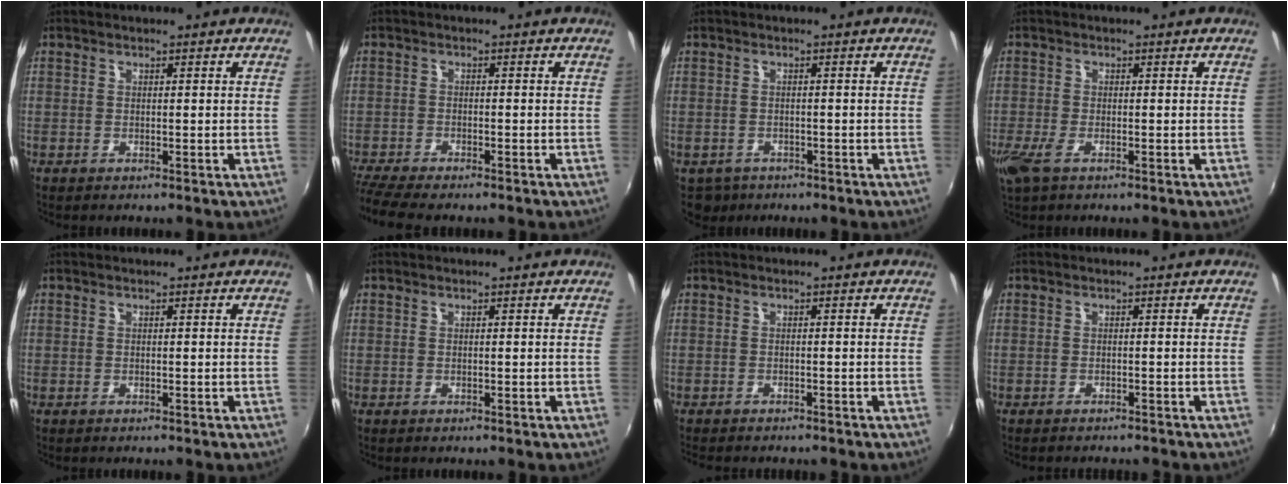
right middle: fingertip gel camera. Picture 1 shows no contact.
{"total": 7.2, "force": [-6.3, 0.9, 3.4], "torque": [-0.094, -0.035, -0.112]}
{"total": 3.3, "force": [-1.9, 2.6, 1.0], "torque": [-0.025, -0.007, -0.025]}
{"total": 3.5, "force": [-1.9, 1.1, 2.7], "torque": [-0.060, -0.013, -0.036]}
{"total": 0.0}
{"total": 0.0}
{"total": 3.7, "force": [-3.4, 0.8, 1.3], "torque": [-0.033, -0.015, -0.054]}
{"total": 3.2, "force": [-3.0, 0.6, 1.0], "torque": [-0.026, -0.012, -0.045]}